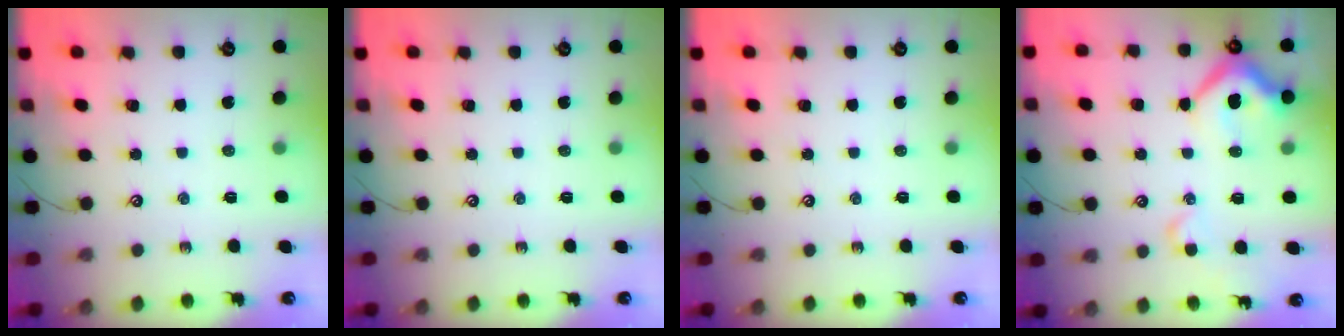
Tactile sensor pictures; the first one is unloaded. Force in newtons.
{"total": 0.0}
{"total": 0.0}
{"total": 10.0, "press": 9.8, "slide": 1.8}